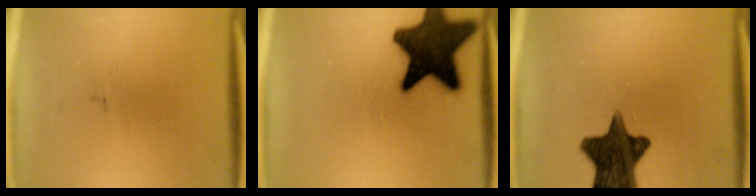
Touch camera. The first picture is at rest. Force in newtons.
{"total": 17.2}
{"total": 14.3}